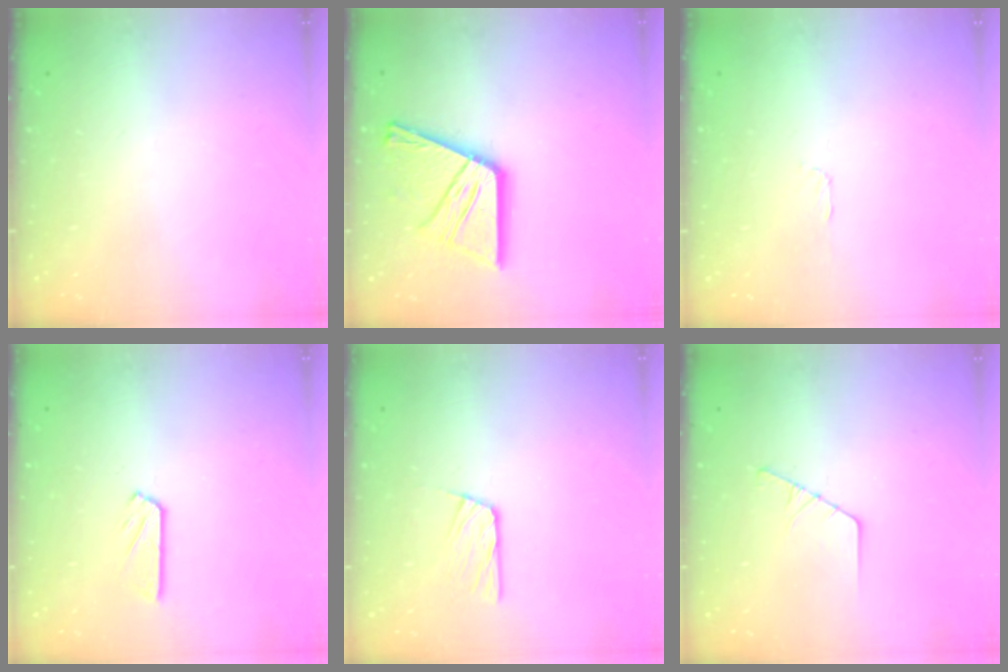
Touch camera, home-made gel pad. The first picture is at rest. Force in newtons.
{"total": 18.5, "press": 18.4, "slide": 1.7}
{"total": 2.9, "press": 2.9, "slide": 0.4}
{"total": 5.4, "press": 5.3, "slide": 0.5}
{"total": 7.9, "press": 7.9, "slide": 0.6}
{"total": 2.9, "press": 2.9, "slide": 0.3}